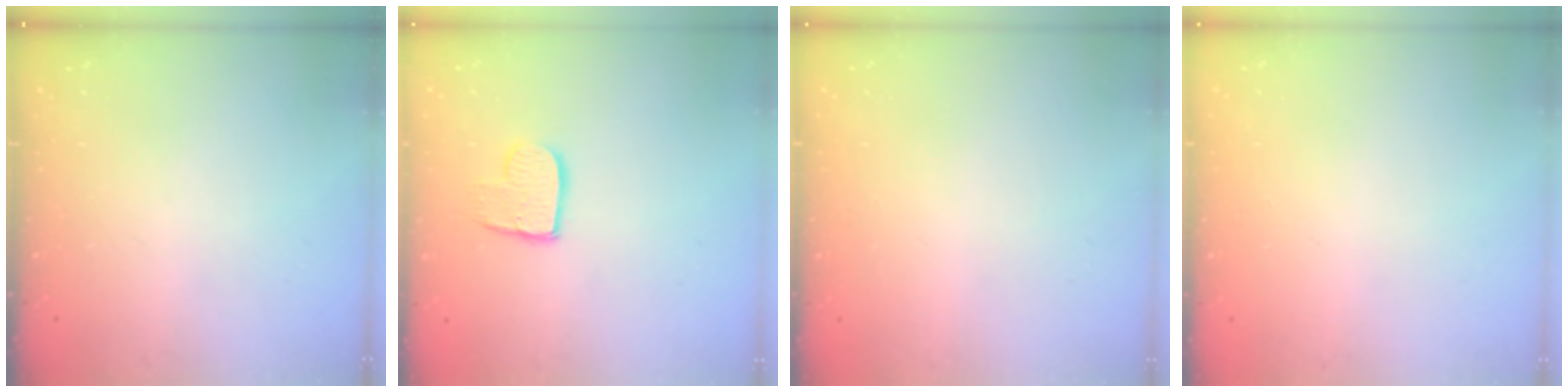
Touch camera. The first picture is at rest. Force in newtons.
{"total": 9.0, "press": 9.0, "slide": 0.7}
{"total": 0.0}
{"total": 0.0}